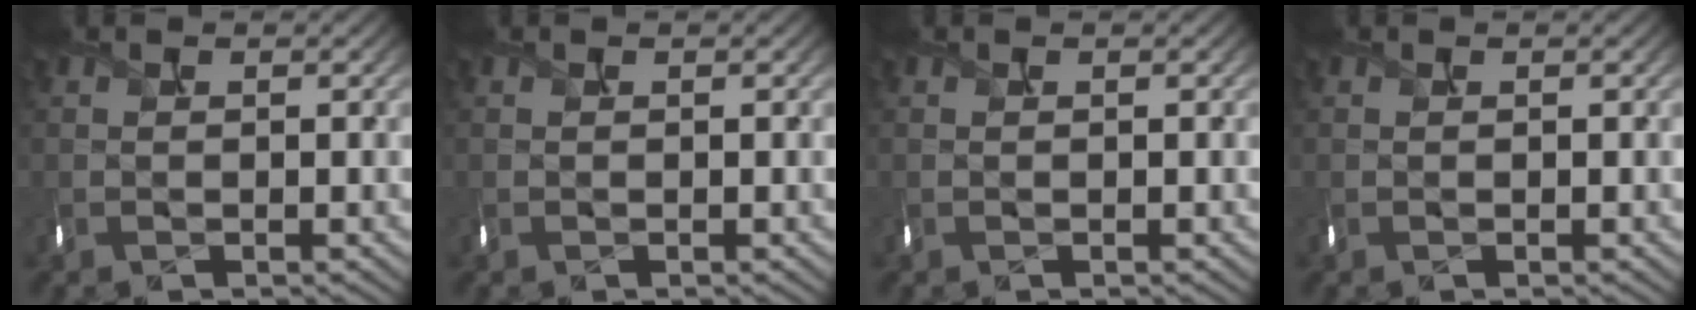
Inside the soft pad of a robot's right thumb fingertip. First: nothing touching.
{"total": 0.0}
{"total": 0.0}
{"total": 0.0}